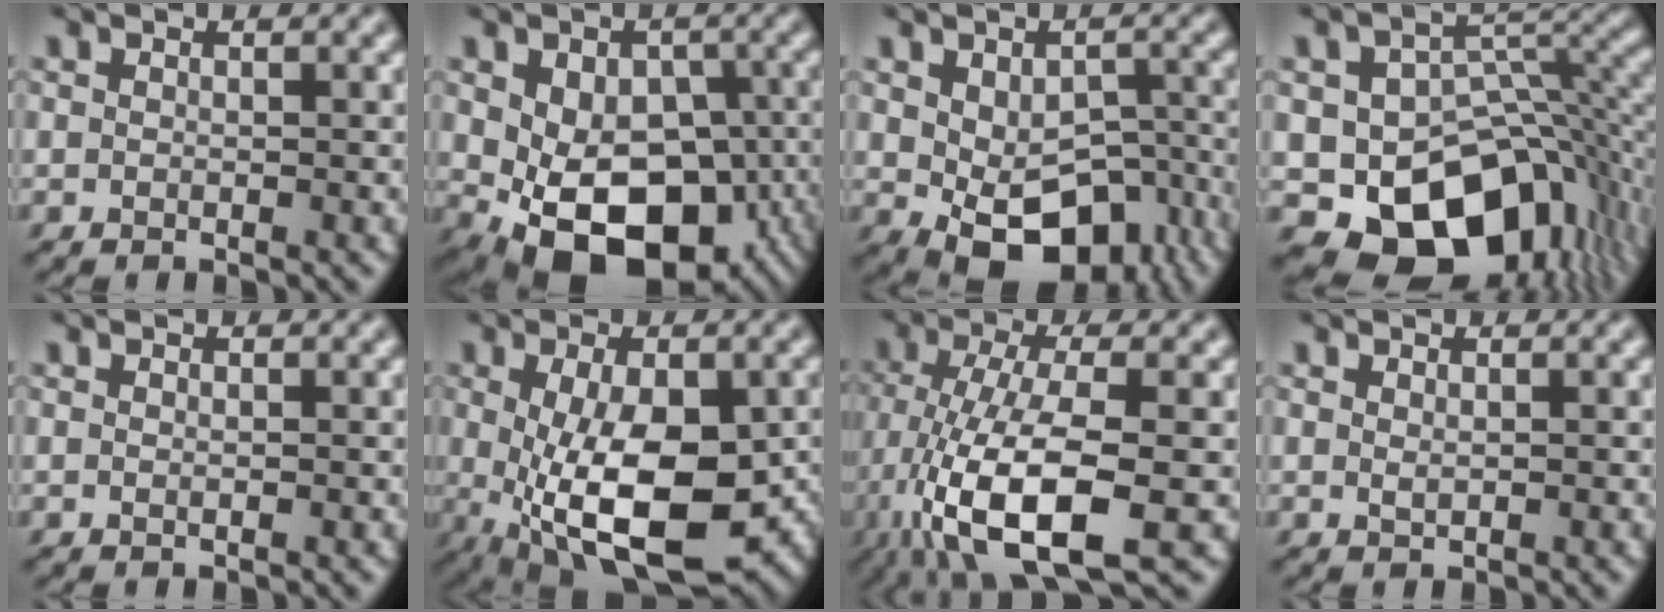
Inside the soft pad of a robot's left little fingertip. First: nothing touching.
{"total": 12.4, "force": [-3.6, 8.2, 8.6], "torque": [-0.111, -0.027, -0.041]}
{"total": 9.6, "force": [-3.4, 5.6, 7.0], "torque": [-0.116, -0.023, -0.039]}
{"total": 13.2, "force": [-5.6, 8.7, 8.2], "torque": [-0.124, -0.021, -0.081]}
{"total": 0.0}
{"total": 11.8, "force": [-2.8, 5.7, 10.0], "torque": [-0.185, -0.041, -0.023]}
{"total": 11.2, "force": [-4.8, 3.6, 9.5], "torque": [-0.197, -0.014, -0.088]}
{"total": 0.5, "force": [0.0, 0.3, 0.4], "torque": [-0.013, -0.001, 0.003]}